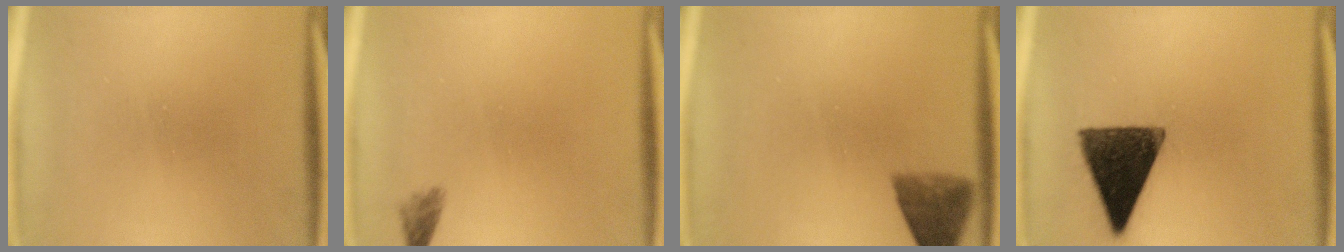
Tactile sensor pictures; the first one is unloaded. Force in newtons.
{"total": 1.6}
{"total": 3.5}
{"total": 13.7}